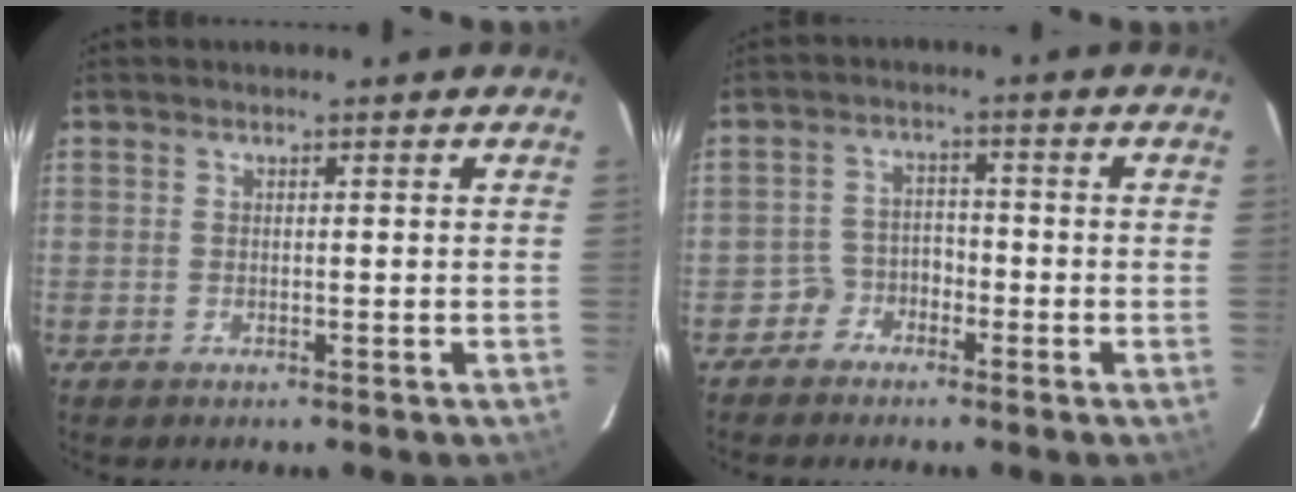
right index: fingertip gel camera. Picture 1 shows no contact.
{"total": 3.5, "force": [-2.6, 2.4, -0.1], "torque": [-0.001, 0.017, -0.049]}